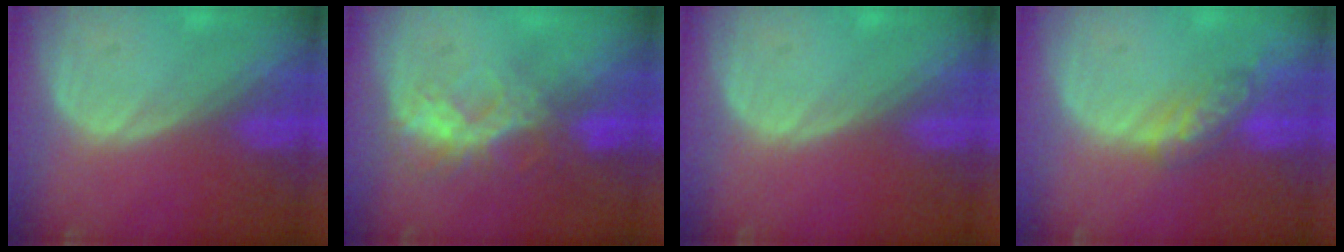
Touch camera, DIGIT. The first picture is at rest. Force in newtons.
{"total": 6.3, "press": 6.2, "slide": 1.2}
{"total": 0.0}
{"total": 5.5, "press": 5.0, "slide": 2.4}